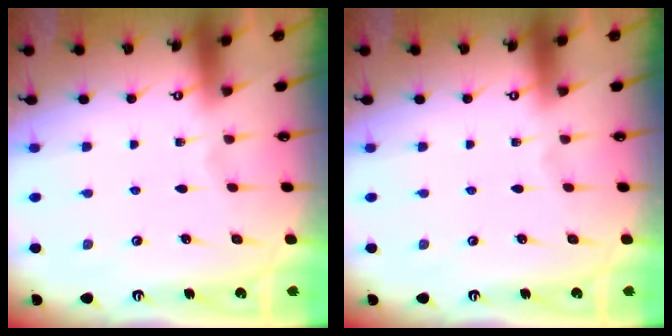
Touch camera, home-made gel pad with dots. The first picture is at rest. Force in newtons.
{"total": 0.0}